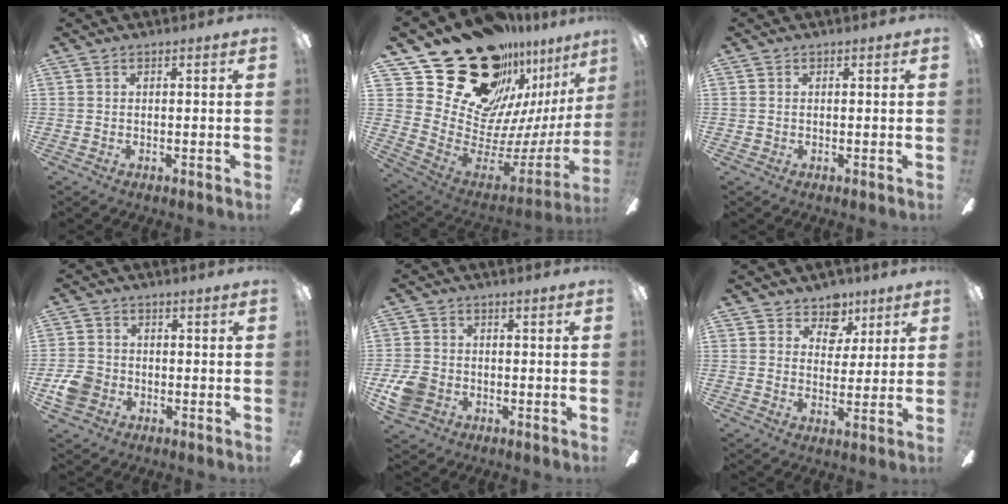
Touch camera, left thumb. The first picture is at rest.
{"total": 27.9, "force": [19.1, 15.6, 13.1], "torque": [-0.212, -0.142, 0.389]}
{"total": 0.8, "force": [0.0, 0.8, 0.1], "torque": [0.000, 0.006, -0.002]}
{"total": 6.5, "force": [-2.2, 5.4, 2.8], "torque": [-0.057, 0.018, -0.041]}
{"total": 6.8, "force": [-2.5, 5.5, 3.0], "torque": [-0.067, 0.017, -0.048]}
{"total": 7.7, "force": [4.8, 5.8, 1.7], "torque": [-0.020, -0.028, 0.087]}